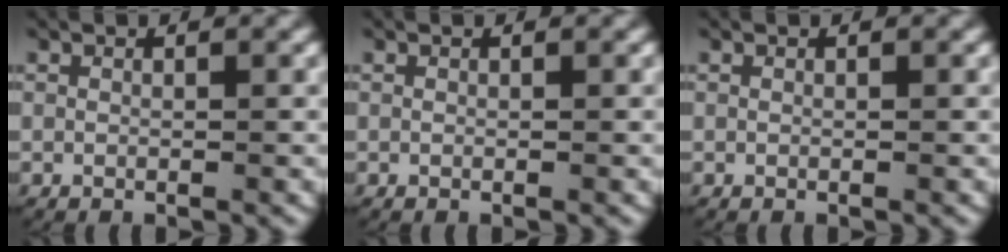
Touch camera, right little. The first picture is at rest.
{"total": 0.0}
{"total": 0.0}